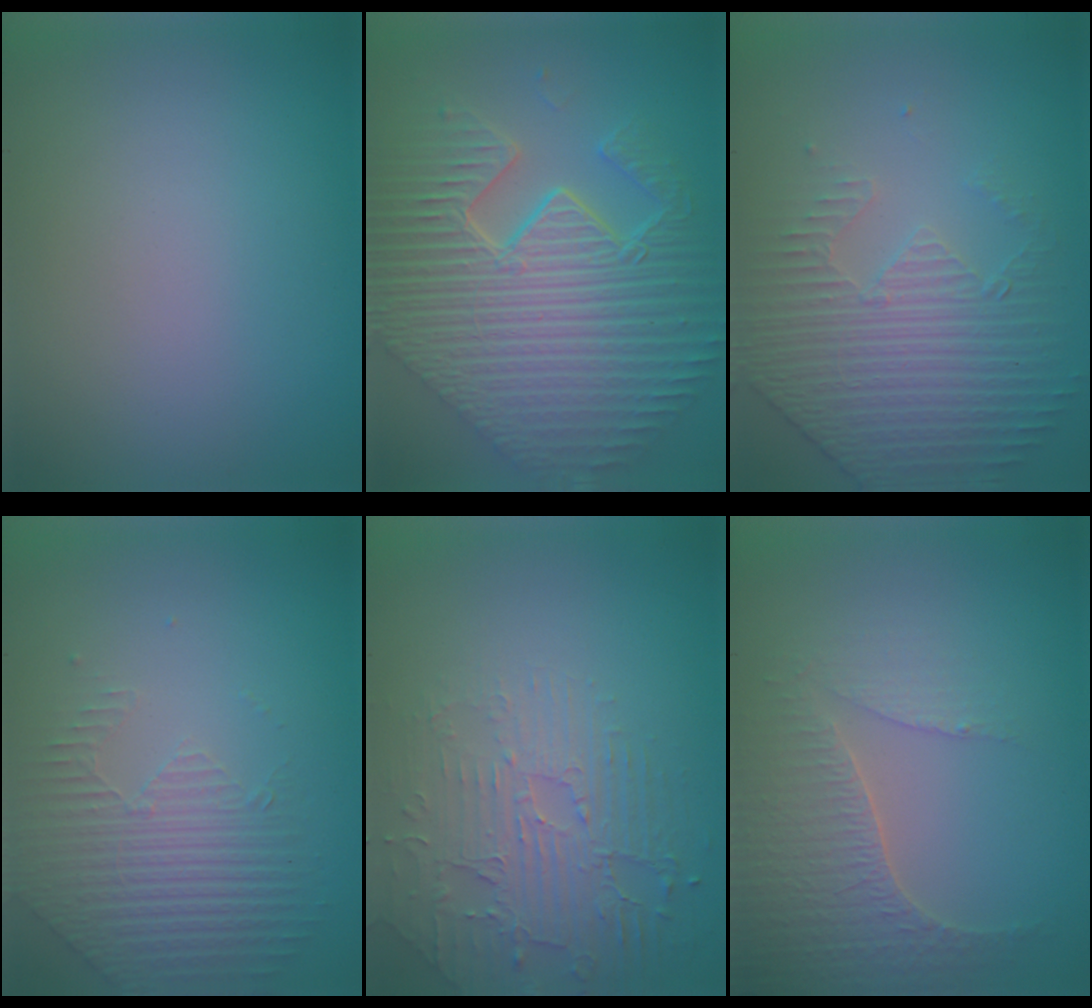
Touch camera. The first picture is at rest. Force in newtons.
{"total": 12.0, "press": 7.8, "slide": 9.1}
{"total": 4.4, "press": 3.5, "slide": 2.6}
{"total": 2.1, "press": 1.8, "slide": 1.0}
{"total": 2.8, "press": 2.5, "slide": 1.4}
{"total": 3.4, "press": 3.4, "slide": 0.5}